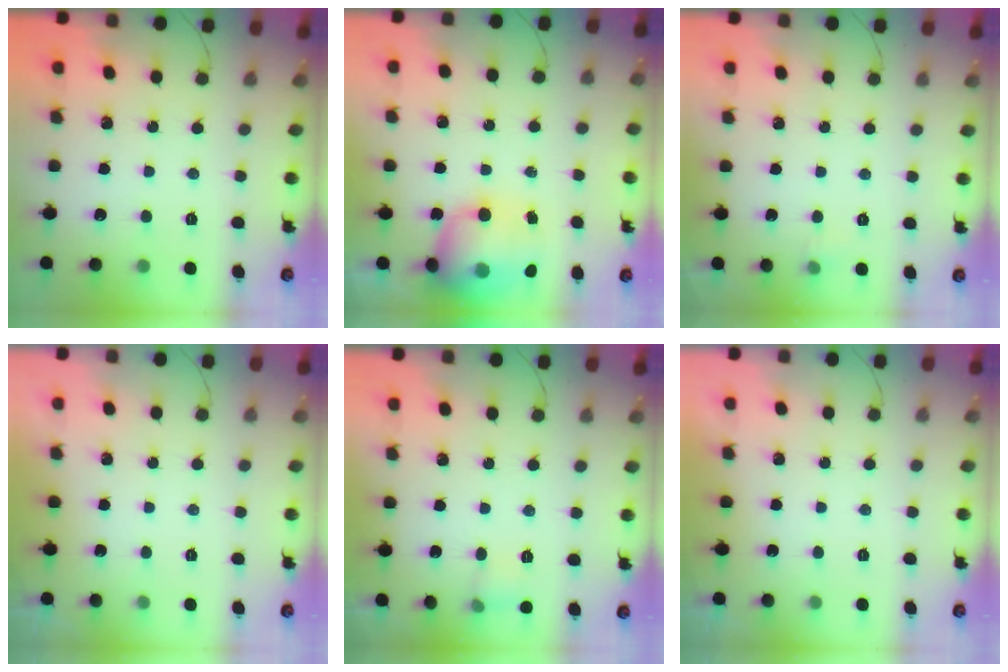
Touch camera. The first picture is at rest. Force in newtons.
{"total": 15.4, "press": 15.1, "slide": 3.4}
{"total": 3.5, "press": 3.3, "slide": 1.0}
{"total": 0.0}
{"total": 5.1, "press": 4.8, "slide": 1.6}
{"total": 0.0}